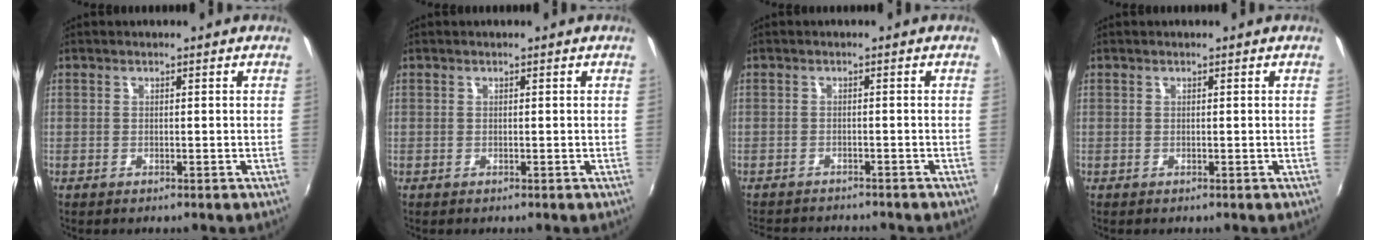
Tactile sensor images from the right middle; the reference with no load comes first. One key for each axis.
{"total": 0.0}
{"total": 7.0, "fx": -6.6, "fy": 1.3, "fz": 2.0, "tx": -0.056, "ty": -0.014, "tz": -0.100}
{"total": 0.0}